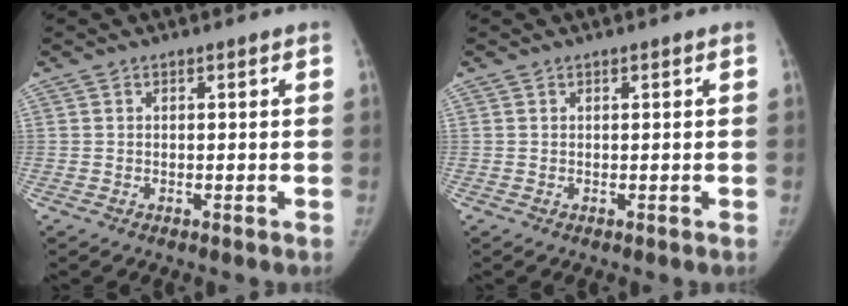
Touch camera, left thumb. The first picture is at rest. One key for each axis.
{"total": 0.0}